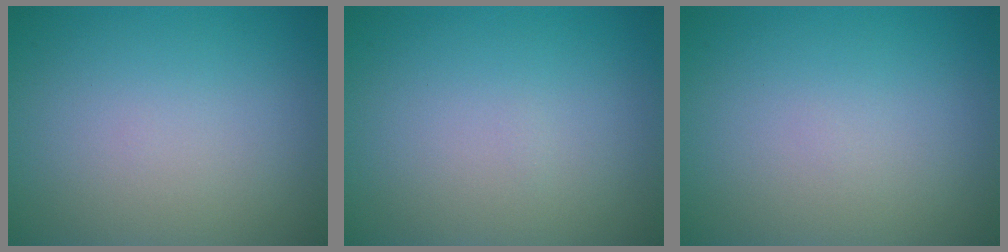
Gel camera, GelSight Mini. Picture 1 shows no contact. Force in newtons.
{"total": 0.0}
{"total": 0.0}